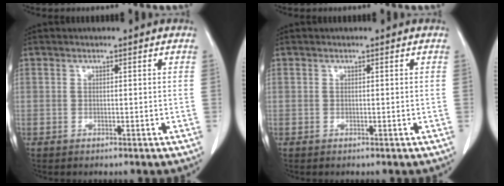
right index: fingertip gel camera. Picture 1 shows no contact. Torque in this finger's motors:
{"motor_torque": [0.00, 0.00, 0.00, 0.00]}